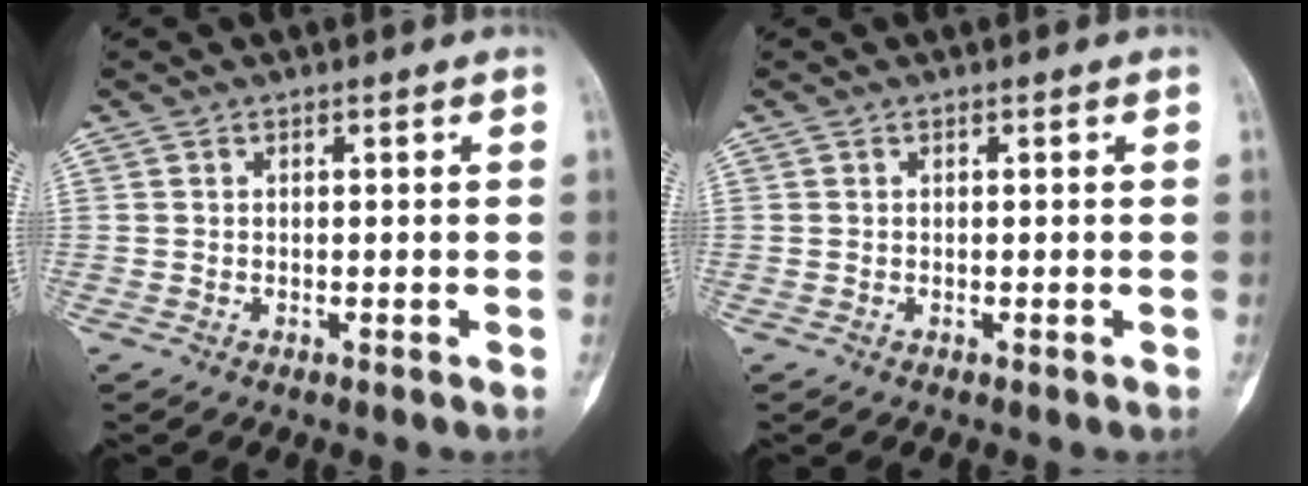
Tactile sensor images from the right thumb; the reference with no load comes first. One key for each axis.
{"total": 0.0}